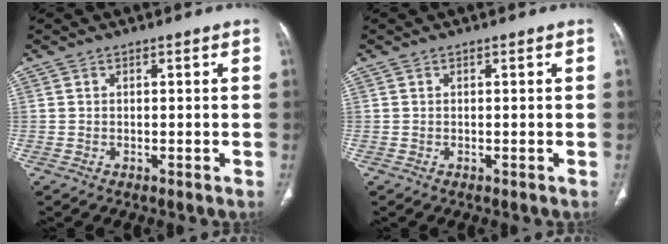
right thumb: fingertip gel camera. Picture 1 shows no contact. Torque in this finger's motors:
{"motor_torque": [0.12, 0.10, 0.00, -0.03, 0.00]}